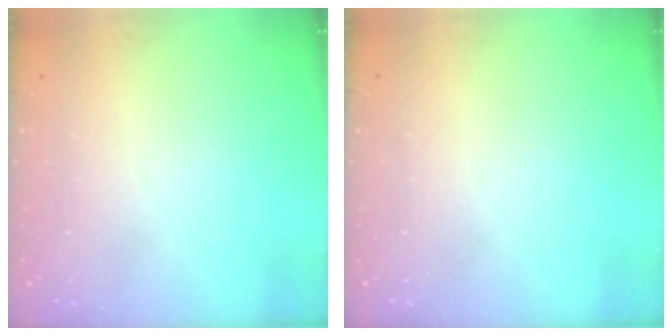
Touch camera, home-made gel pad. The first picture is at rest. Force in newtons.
{"total": 0.0}